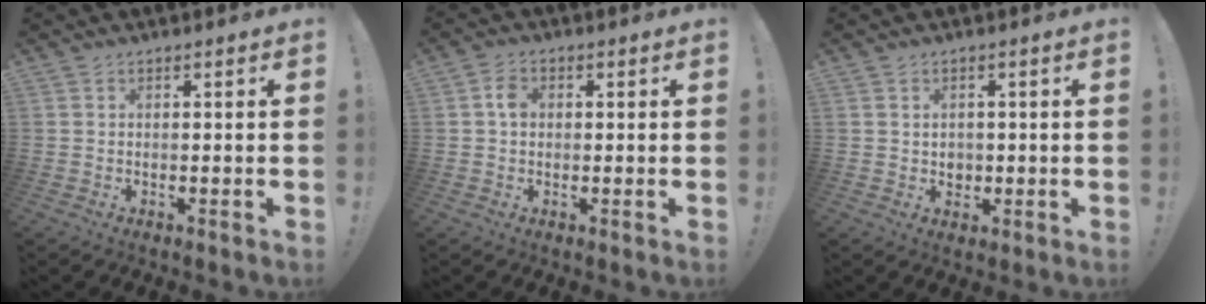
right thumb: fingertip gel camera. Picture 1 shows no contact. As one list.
[{"total": 3.7, "force": [0.3, 2.8, 2.4], "torque": [-0.031, 0.003, 0.002]}, {"total": 2.7, "force": [0.4, 2.6, 0.5], "torque": [-0.002, -0.005, 0.006]}]